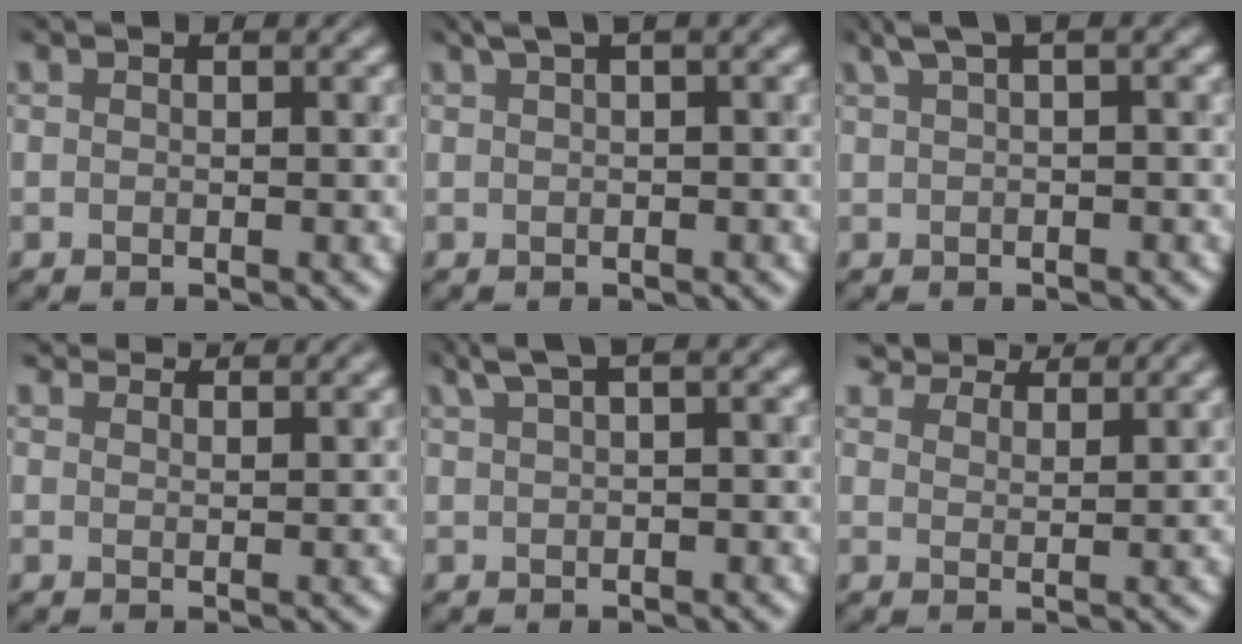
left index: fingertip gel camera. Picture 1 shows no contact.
{"total": 2.8, "force": [1.4, 0.5, 2.4], "torque": [-0.036, 0.008, 0.017]}
{"total": 2.7, "force": [1.3, 0.6, 2.3], "torque": [-0.033, 0.012, 0.019]}
{"total": 5.5, "force": [5.1, 1.2, 1.7], "torque": [-0.020, 0.019, 0.042]}
{"total": 2.9, "force": [1.6, 0.6, 2.4], "torque": [-0.032, 0.013, 0.027]}
{"total": 7.6, "force": [7.1, 1.6, 2.2], "torque": [-0.051, 0.011, 0.103]}